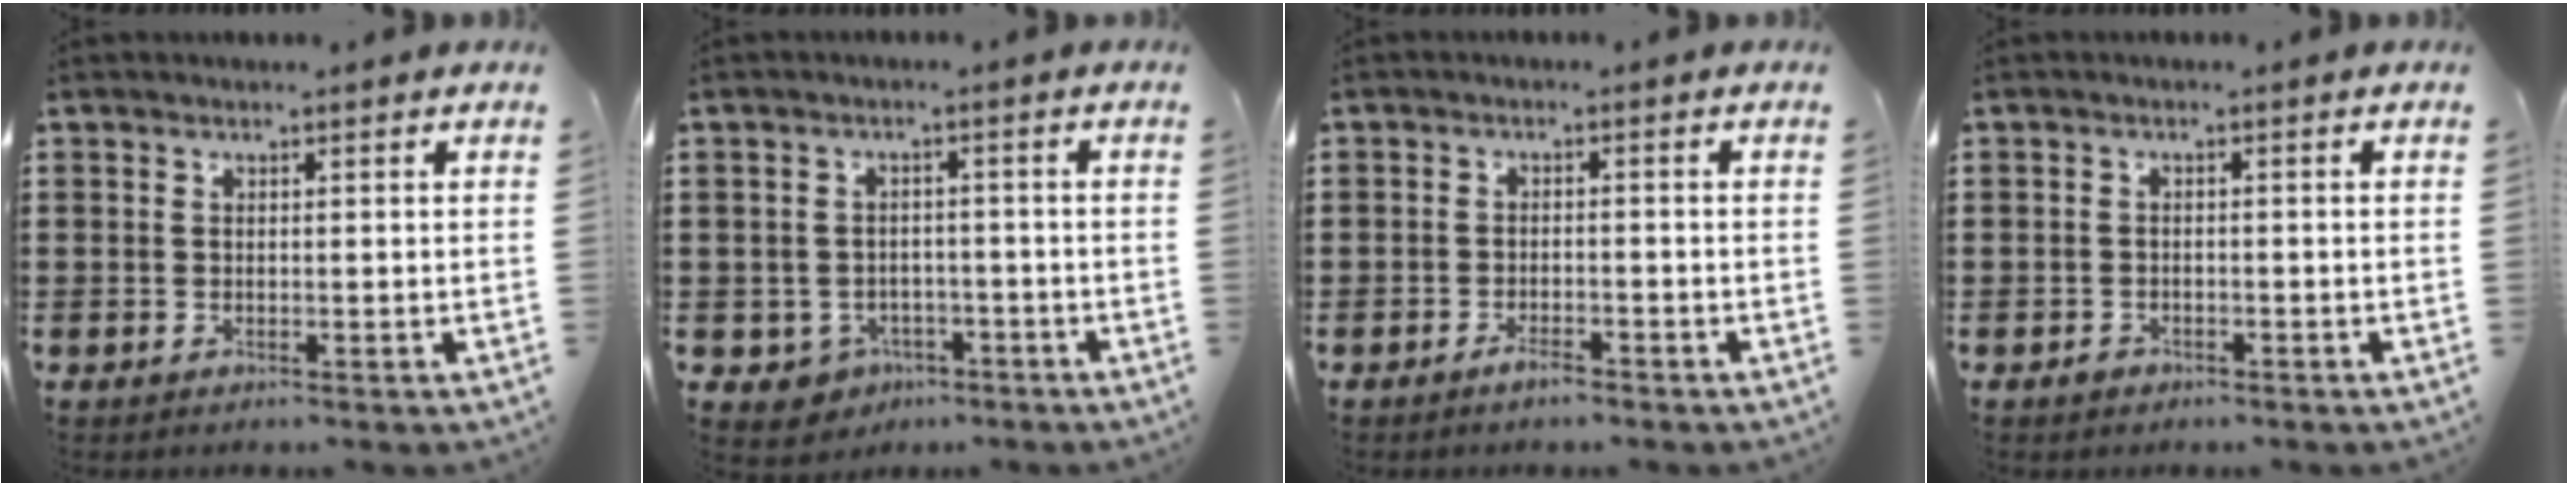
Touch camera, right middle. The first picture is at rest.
{"total": 2.6, "force": [-1.9, 1.8, 0.2], "torque": [-0.014, 0.002, -0.042]}
{"total": 2.1, "force": [-1.7, 0.5, 1.1], "torque": [-0.022, 0.000, -0.031]}
{"total": 1.1, "force": [-0.8, 0.6, 0.4], "torque": [-0.010, 0.000, -0.017]}